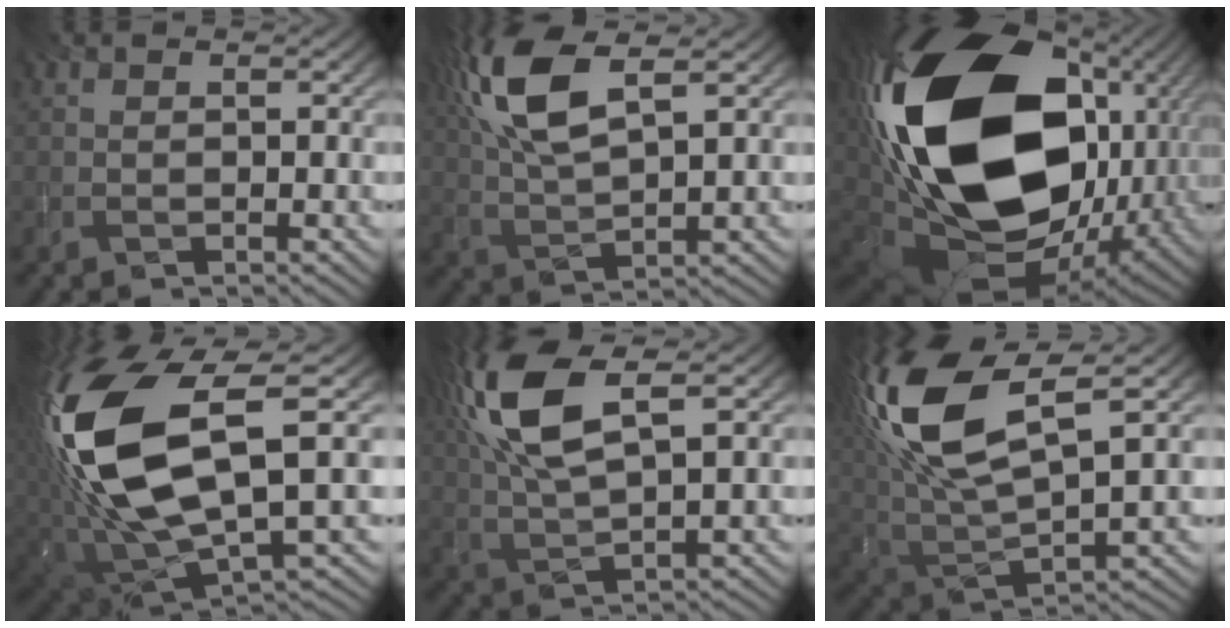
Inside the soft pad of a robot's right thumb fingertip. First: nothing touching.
{"total": 11.4, "force": [4.9, 4.1, 9.4], "torque": [-0.232, 0.021, 0.099]}
{"total": 24.4, "force": [3.7, 15.8, 18.2], "torque": [-0.410, -0.030, 0.073]}
{"total": 17.7, "force": [2.4, 8.8, 15.2], "torque": [-0.358, -0.015, 0.052]}
{"total": 12.3, "force": [4.8, 4.3, 10.5], "torque": [-0.256, 0.019, 0.096]}
{"total": 16.5, "force": [6.5, 6.9, 13.5], "torque": [-0.318, 0.018, 0.127]}